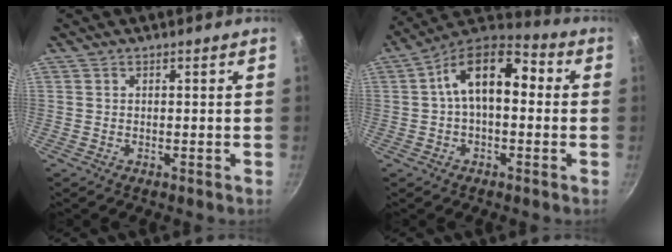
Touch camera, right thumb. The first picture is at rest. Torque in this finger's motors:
{"motor_torque": [0.52, 2.46, 1.13, -0.35, 0.14]}